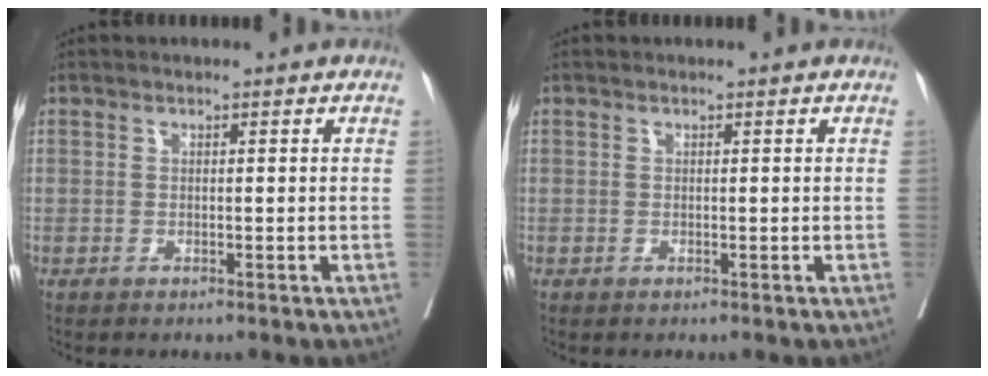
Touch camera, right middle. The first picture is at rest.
{"total": 0.0}